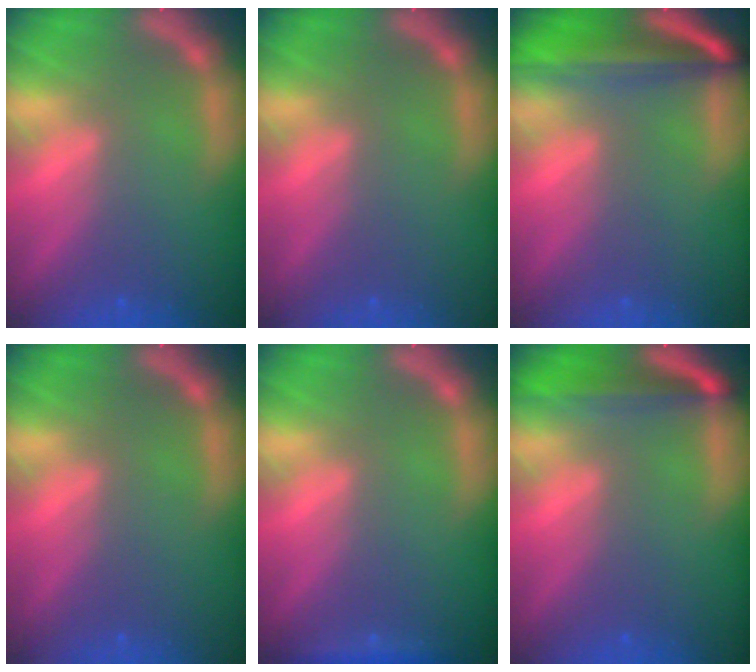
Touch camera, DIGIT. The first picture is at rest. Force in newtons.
{"total": 0.0}
{"total": 8.5}
{"total": 0.0}
{"total": 1.4}
{"total": 5.0}